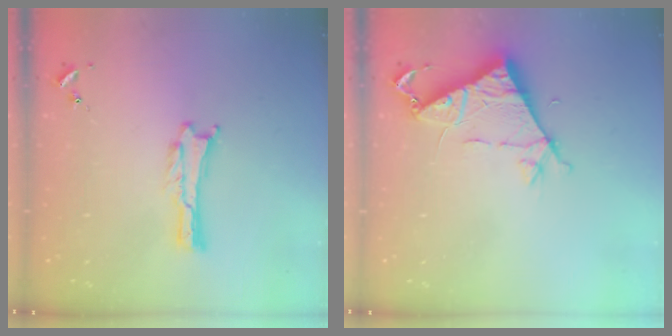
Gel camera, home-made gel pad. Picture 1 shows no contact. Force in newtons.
{"total": 8.3, "press": 8.3, "slide": 0.6}